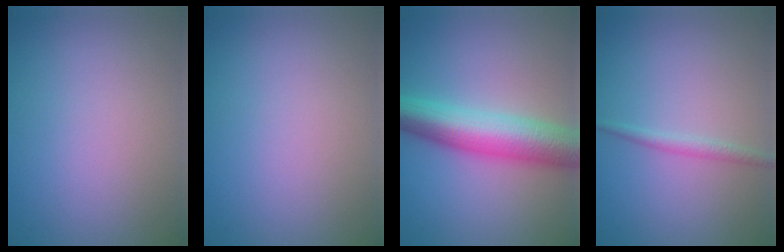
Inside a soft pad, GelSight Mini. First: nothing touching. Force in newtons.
{"total": 0.0}
{"total": 7.9, "press": 7.9, "slide": 0.1}
{"total": 1.3, "press": 1.3, "slide": 0.1}